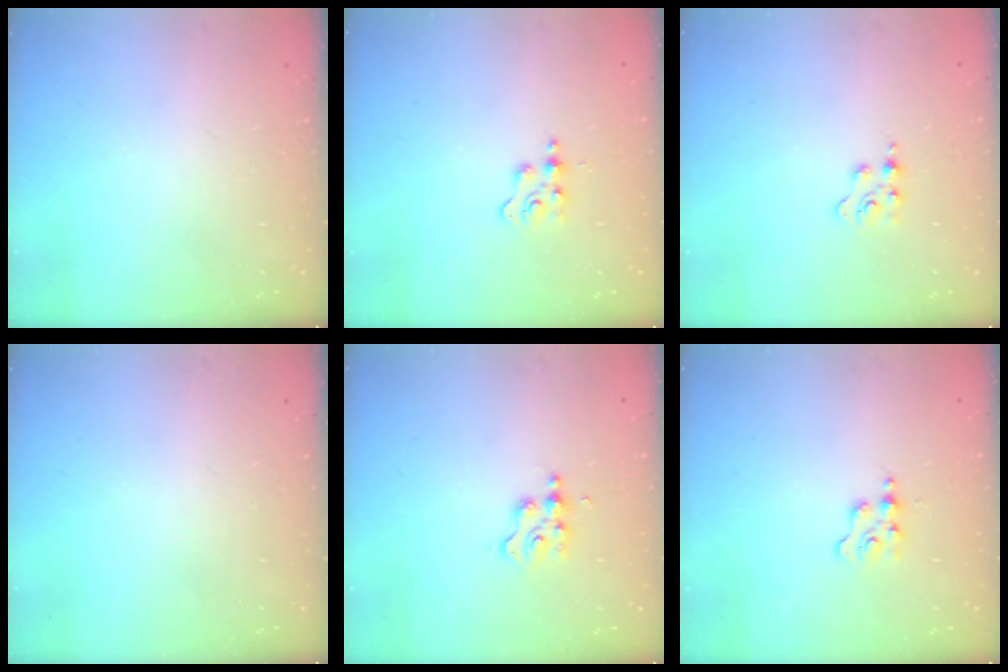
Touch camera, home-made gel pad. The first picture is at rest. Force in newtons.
{"total": 3.2, "press": 3.2, "slide": 0.5}
{"total": 3.5, "press": 3.5, "slide": 0.6}
{"total": 0.0}
{"total": 2.8, "press": 2.8, "slide": 0.2}
{"total": 1.9, "press": 1.9, "slide": 0.2}